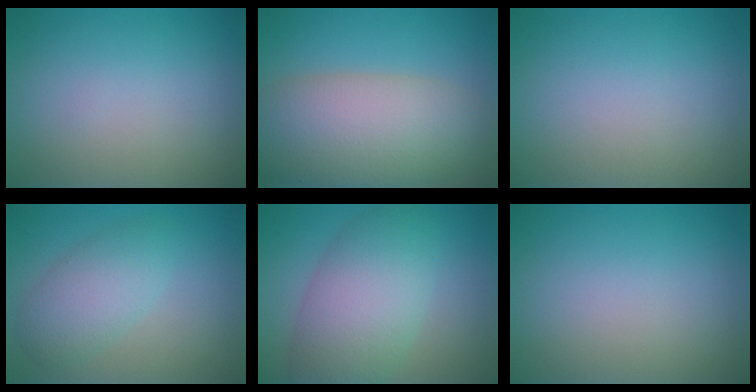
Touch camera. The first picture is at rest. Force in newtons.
{"total": 9.9, "press": 9.9, "slide": 0.9}
{"total": 0.0}
{"total": 3.9, "press": 3.9, "slide": 0.1}
{"total": 7.8, "press": 7.7, "slide": 0.6}
{"total": 0.0}